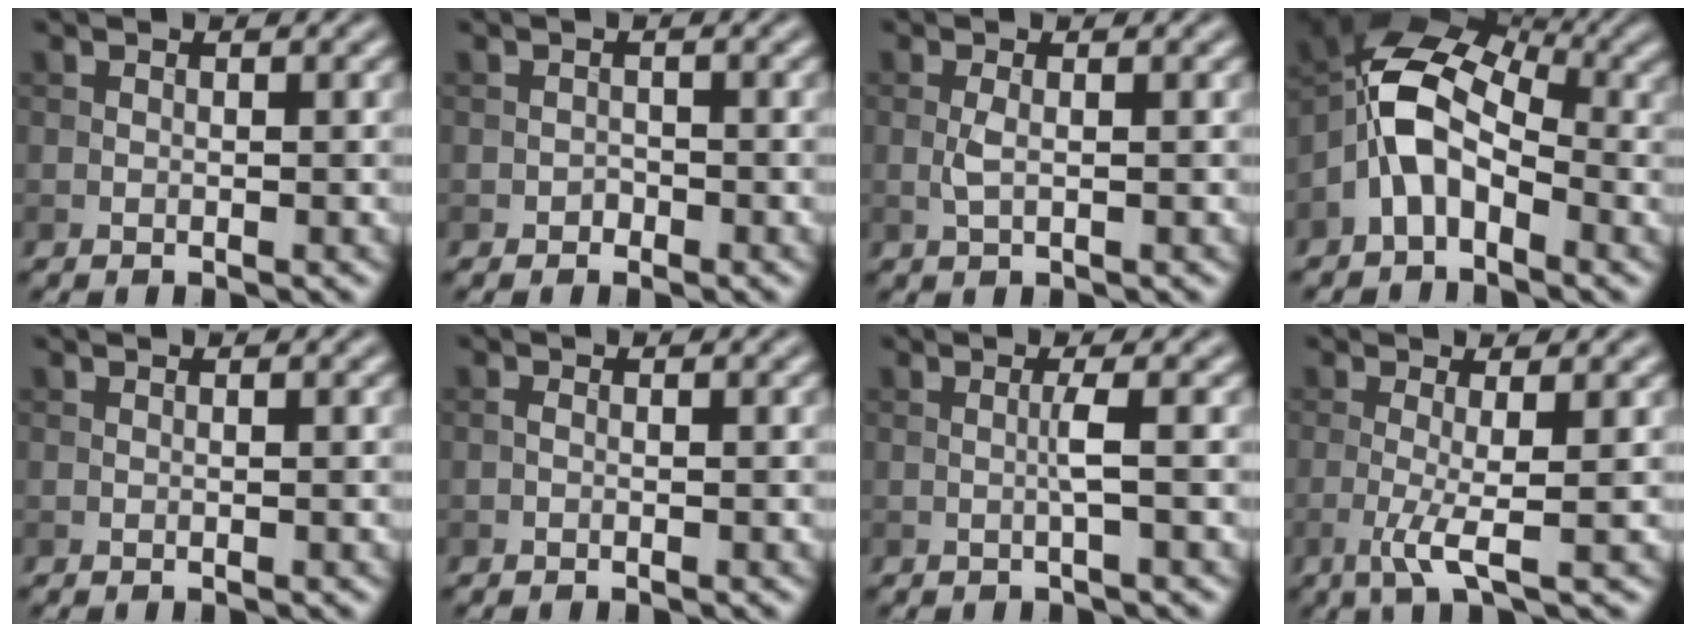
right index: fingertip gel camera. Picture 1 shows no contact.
{"total": 0.8, "force": [-0.5, 0.6, 0.2], "torque": [0.002, -0.001, -0.009]}
{"total": 1.3, "force": [-0.1, 0.4, 1.2], "torque": [-0.028, 0.000, -0.003]}
{"total": 7.1, "force": [-1.8, 4.5, 5.2], "torque": [-0.099, 0.017, -0.048]}
{"total": 0.0}
{"total": 0.5, "force": [-0.3, 0.2, 0.4], "torque": [-0.010, -0.001, -0.007]}
{"total": 1.4, "force": [-0.1, -0.1, 1.4], "torque": [-0.030, 0.002, -0.005]}
{"total": 3.2, "force": [-0.8, 0.4, 3.1], "torque": [-0.064, -0.007, -0.018]}